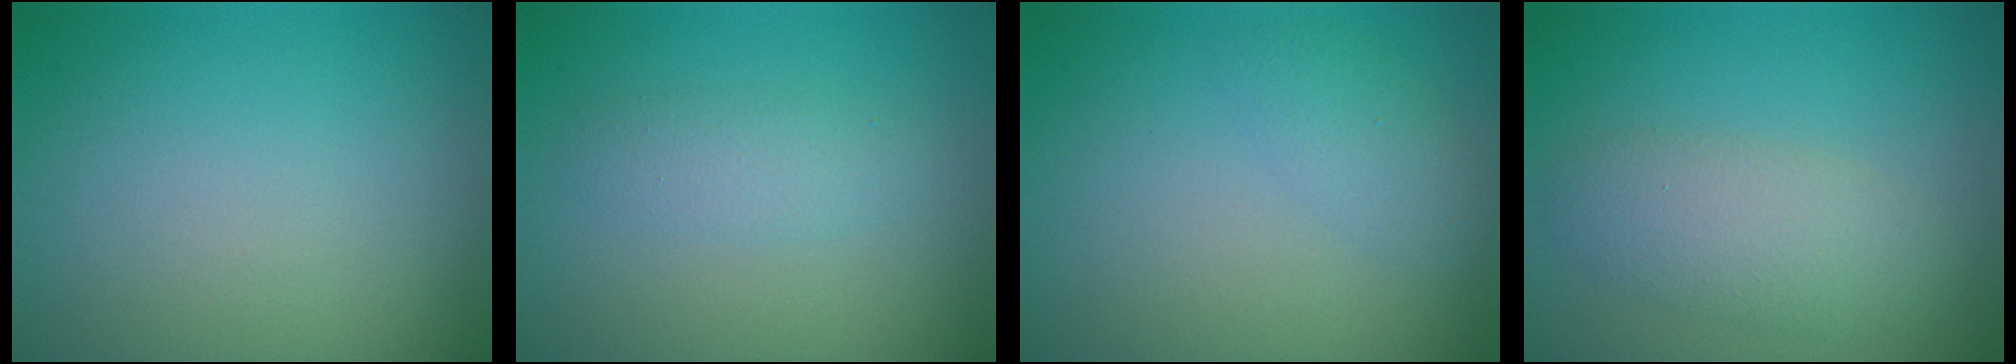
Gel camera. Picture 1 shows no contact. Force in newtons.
{"total": 1.9, "press": 1.9, "slide": 0.0}
{"total": 1.7, "press": 1.7, "slide": 0.0}
{"total": 3.8, "press": 3.8, "slide": 0.1}